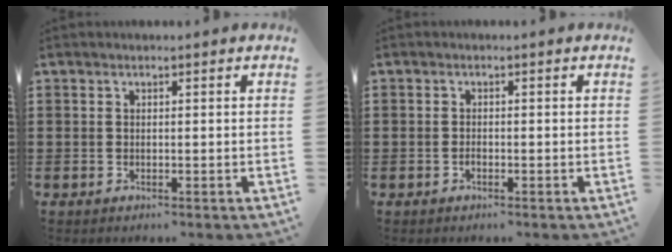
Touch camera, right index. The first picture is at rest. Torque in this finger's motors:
{"motor_torque": [1.53, 0.61, 0.05, -0.07]}